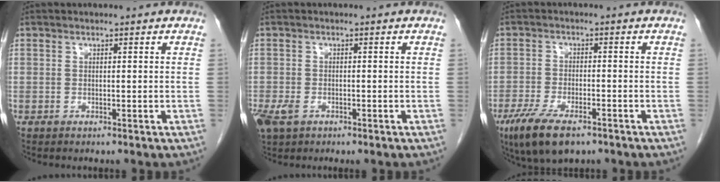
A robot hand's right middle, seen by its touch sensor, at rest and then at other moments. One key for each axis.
{"total": 4.2, "fx": -2.2, "fy": 2.5, "fz": 2.6, "tx": -0.057, "ty": -0.007, "tz": -0.033}
{"total": 9.0, "fx": -5.9, "fy": 3.1, "fz": 6.1, "tx": -0.113, "ty": -0.017, "tz": -0.098}